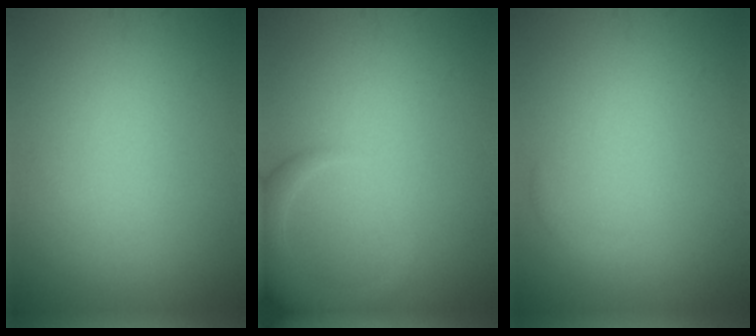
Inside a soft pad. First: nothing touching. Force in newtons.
{"total": 3.8, "press": 3.8, "slide": 0.5}
{"total": 0.6, "press": 0.6, "slide": 0.1}